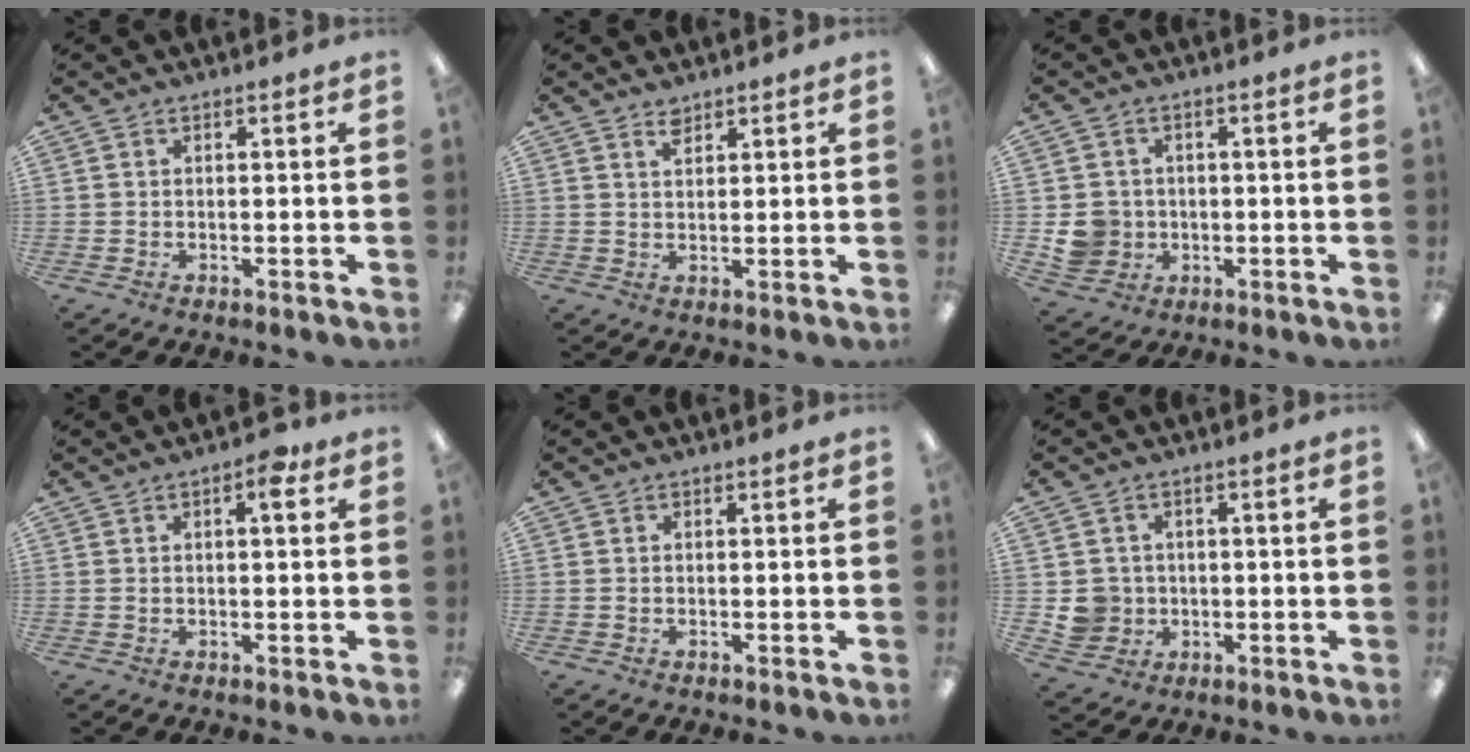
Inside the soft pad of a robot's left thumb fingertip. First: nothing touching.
{"total": 2.5, "force": [2.1, 1.0, 1.0], "torque": [-0.016, -0.005, 0.038]}
{"total": 6.3, "force": [-0.4, 6.1, 1.6], "torque": [-0.030, 0.011, -0.001]}
{"total": 4.1, "force": [1.7, 1.4, 3.4], "torque": [-0.040, -0.006, 0.020]}
{"total": 0.0}
{"total": 5.6, "force": [0.1, 5.5, 1.0], "torque": [-0.022, 0.006, 0.006]}